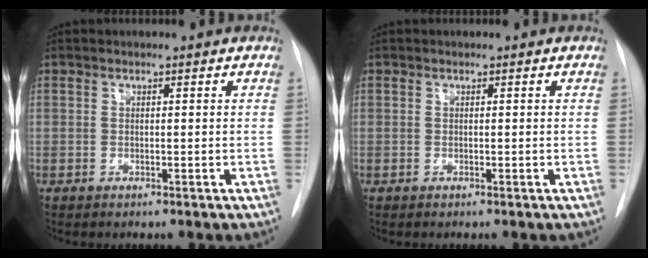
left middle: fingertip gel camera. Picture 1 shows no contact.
{"total": 0.0}